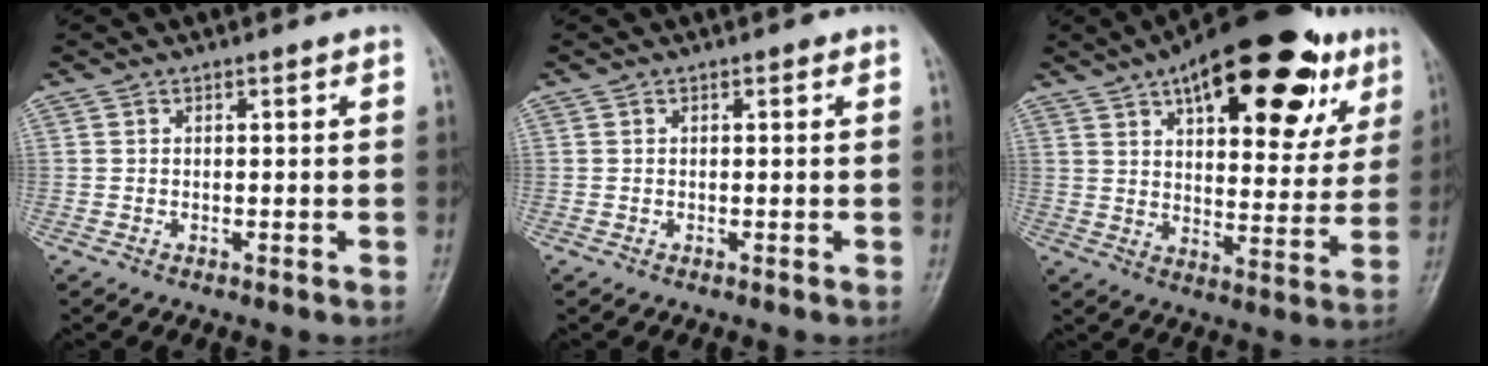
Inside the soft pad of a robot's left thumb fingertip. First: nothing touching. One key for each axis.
{"total": 0.0}
{"total": 27.0, "fx": 13.8, "fy": 11.6, "fz": 20.1, "tx": -0.258, "ty": -0.011, "tz": 0.200}